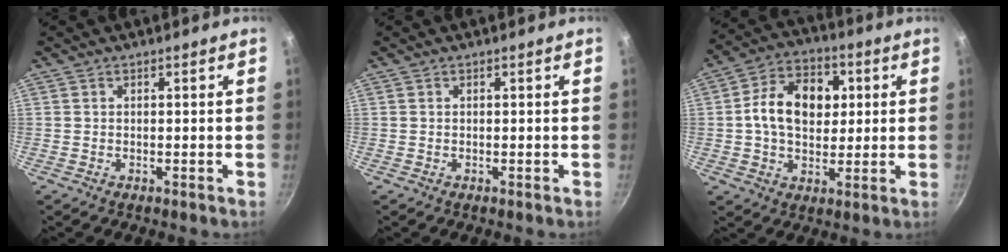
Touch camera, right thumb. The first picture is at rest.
{"total": 0.0}
{"total": 13.8, "force": [1.9, 9.6, 9.7], "torque": [-0.134, 0.012, 0.024]}